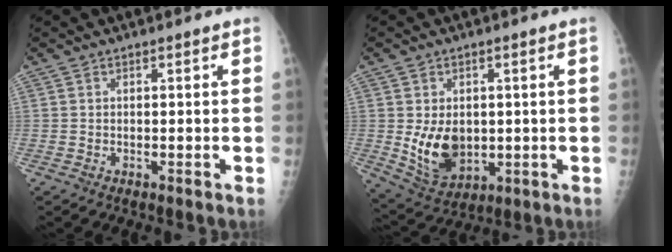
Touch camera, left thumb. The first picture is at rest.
{"total": 9.6, "force": [0.0, 6.9, 6.7], "torque": [-0.089, -0.018, 0.021]}